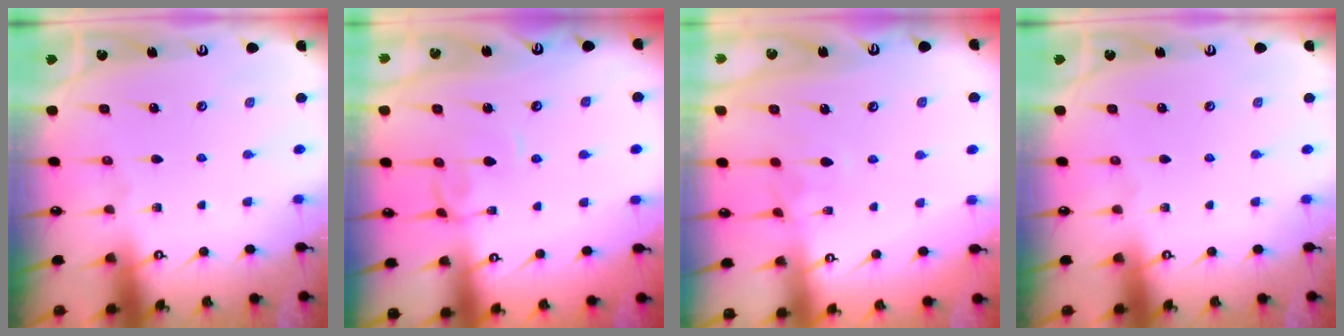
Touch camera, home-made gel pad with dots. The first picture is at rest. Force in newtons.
{"total": 2.3, "press": 2.2, "slide": 0.3}
{"total": 2.8, "press": 2.7, "slide": 0.8}
{"total": 0.0}